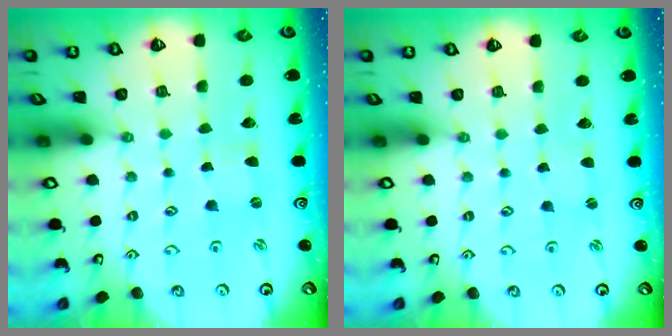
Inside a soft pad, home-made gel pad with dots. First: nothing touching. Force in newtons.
{"total": 0.8, "press": 0.8, "slide": 0.1}